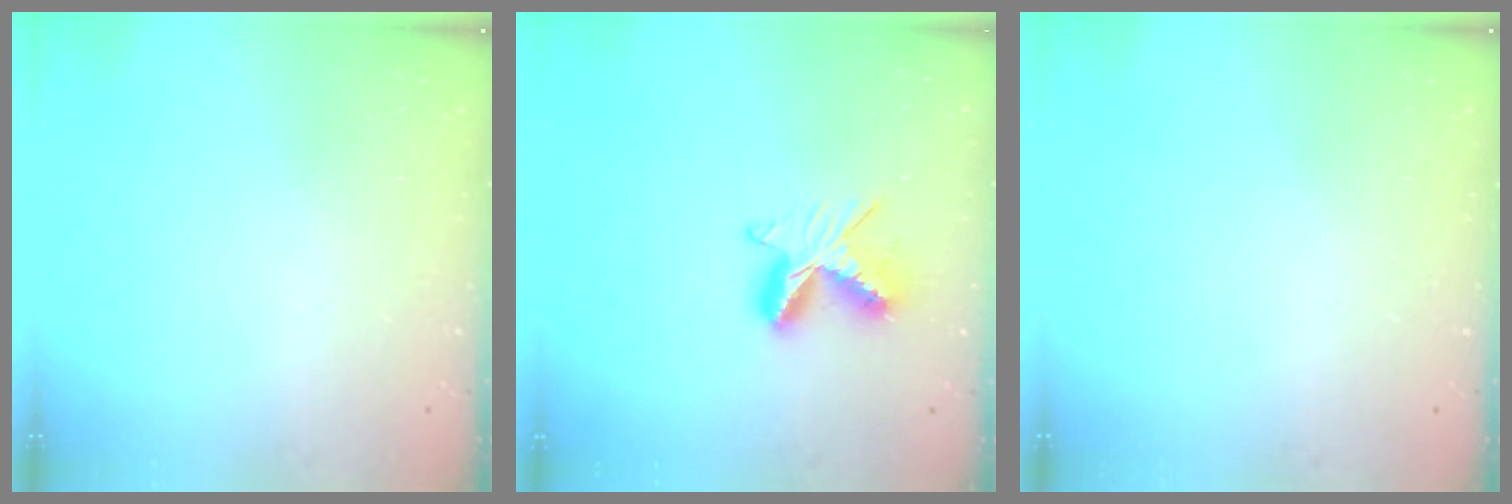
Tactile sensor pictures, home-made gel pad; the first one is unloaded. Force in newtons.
{"total": 9.4, "press": 9.4, "slide": 0.5}
{"total": 0.0}